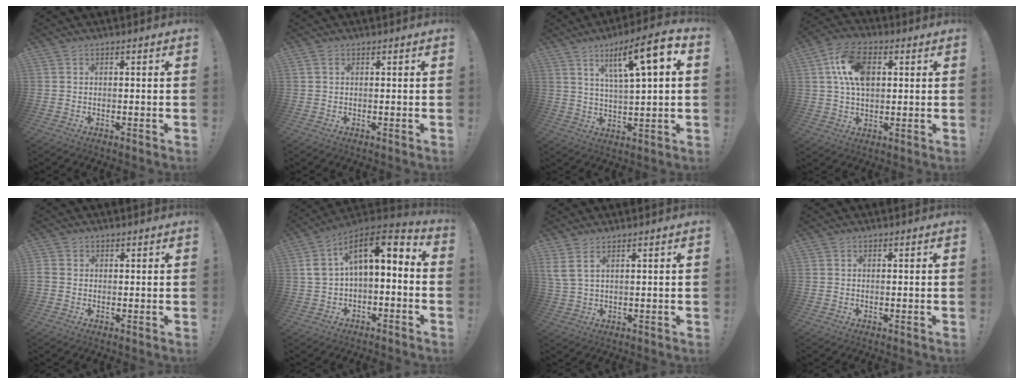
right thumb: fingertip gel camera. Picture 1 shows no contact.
{"total": 0.9, "force": [0.3, 0.5, 0.7], "torque": [-0.013, 0.003, 0.005]}
{"total": 13.3, "force": [5.4, 2.2, 11.9], "torque": [-0.193, -0.018, 0.077]}
{"total": 13.0, "force": [3.4, 8.1, 9.5], "torque": [-0.173, 0.010, 0.065]}
{"total": 2.4, "force": [0.3, 2.2, 0.8], "torque": [-0.015, 0.005, 0.008]}
{"total": 10.2, "force": [1.8, 5.8, 8.2], "torque": [-0.142, -0.006, 0.032]}
{"total": 3.9, "force": [2.3, 0.6, 3.1], "torque": [-0.079, -0.010, 0.043]}
{"total": 0.0}